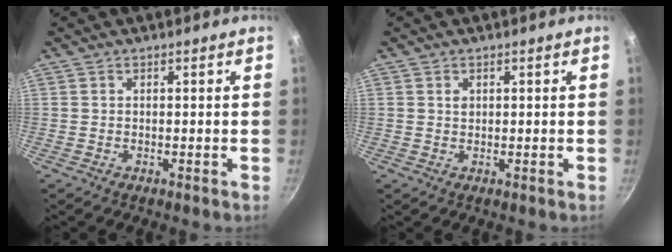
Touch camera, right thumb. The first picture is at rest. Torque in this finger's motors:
{"motor_torque": [0.61, 0.60, -0.13, 0.34, -0.02]}